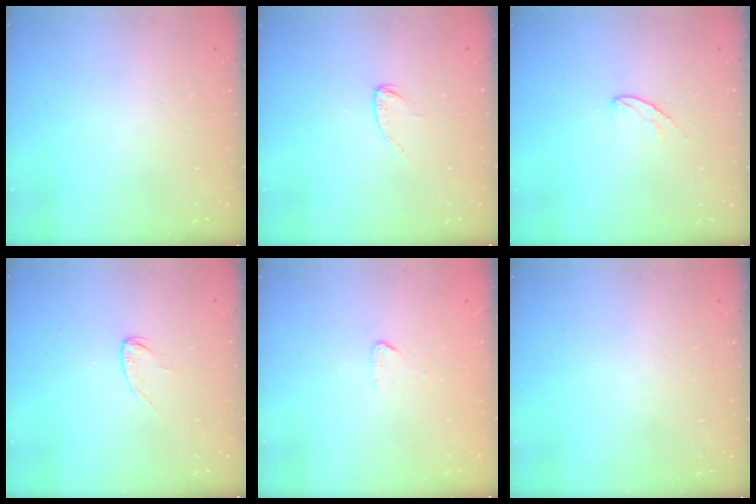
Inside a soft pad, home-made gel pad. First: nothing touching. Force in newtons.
{"total": 3.6, "press": 3.6, "slide": 0.3}
{"total": 5.8, "press": 5.8, "slide": 0.3}
{"total": 3.9, "press": 3.8, "slide": 0.4}
{"total": 2.5, "press": 2.5, "slide": 0.2}
{"total": 0.0}